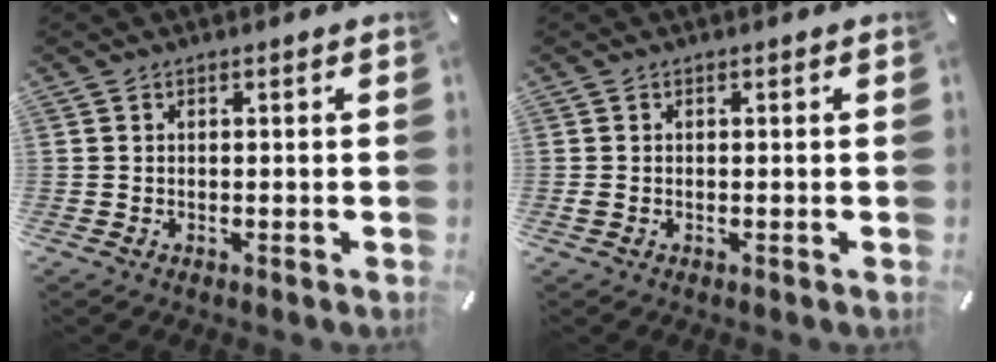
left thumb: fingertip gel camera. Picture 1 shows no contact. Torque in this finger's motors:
{"motor_torque": [0.21, 0.93, 0.04, 0.00, 0.01]}